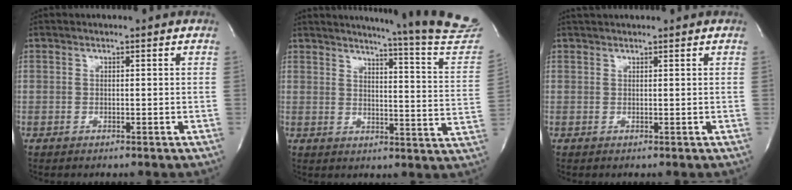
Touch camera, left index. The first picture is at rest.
{"total": 21.1, "force": [19.8, -1.7, 7.2], "torque": [-0.103, -0.134, 0.219]}
{"total": 2.4, "force": [2.3, 0.1, 0.7], "torque": [-0.008, 0.028, 0.040]}